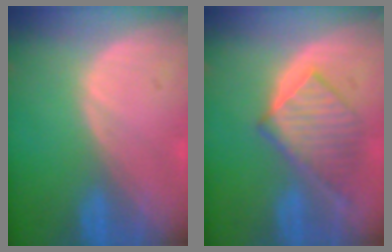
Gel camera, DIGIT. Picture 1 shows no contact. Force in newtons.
{"total": 6.7, "press": 6.6, "slide": 0.6}